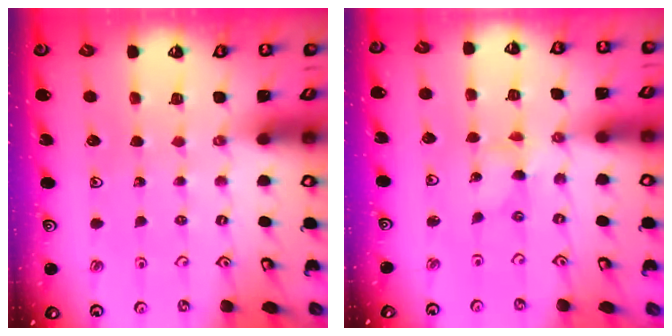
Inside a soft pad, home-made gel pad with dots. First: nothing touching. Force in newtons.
{"total": 0.8, "press": 0.8, "slide": 0.1}